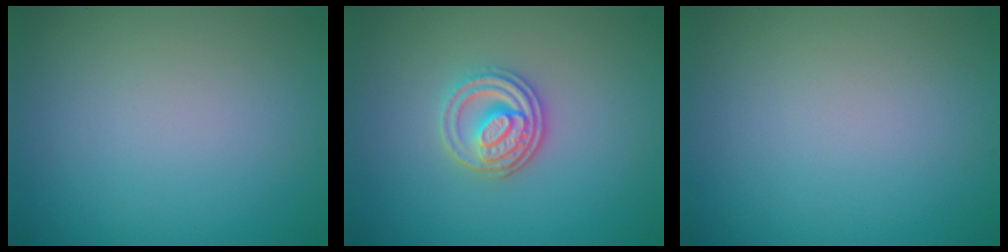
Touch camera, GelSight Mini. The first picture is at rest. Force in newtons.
{"total": 3.3, "press": 2.9, "slide": 1.6}
{"total": 0.0}